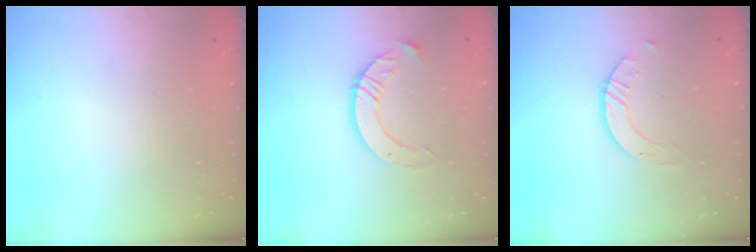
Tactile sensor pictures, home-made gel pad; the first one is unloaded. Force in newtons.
{"total": 9.2, "press": 9.2, "slide": 0.7}
{"total": 2.6, "press": 2.5, "slide": 0.3}